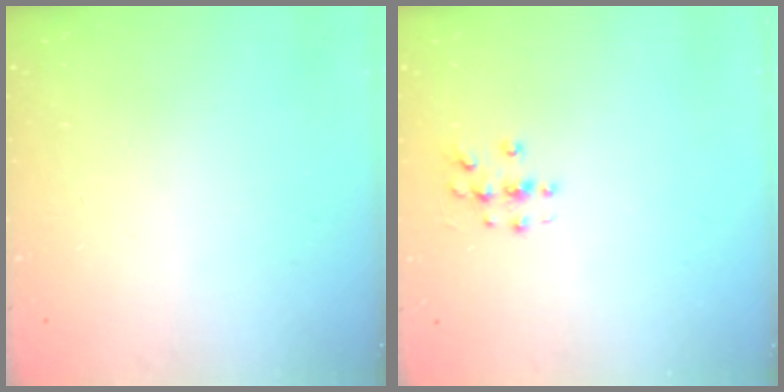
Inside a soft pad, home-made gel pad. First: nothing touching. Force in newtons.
{"total": 3.2, "press": 3.2, "slide": 0.1}